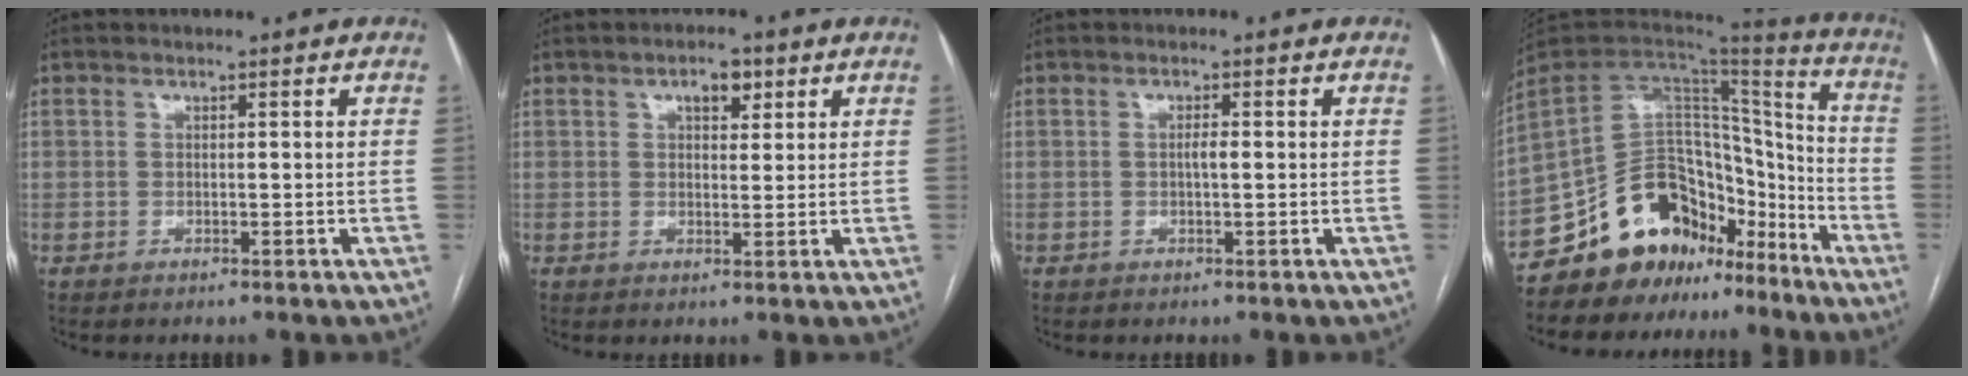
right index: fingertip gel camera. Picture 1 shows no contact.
{"total": 3.3, "force": [1.7, 1.6, 2.3], "torque": [-0.036, 0.008, 0.027]}
{"total": 1.2, "force": [0.0, 0.2, 1.2], "torque": [-0.020, 0.002, -0.001]}
{"total": 18.0, "force": [-13.1, 10.7, 6.1], "torque": [-0.099, 0.085, -0.212]}